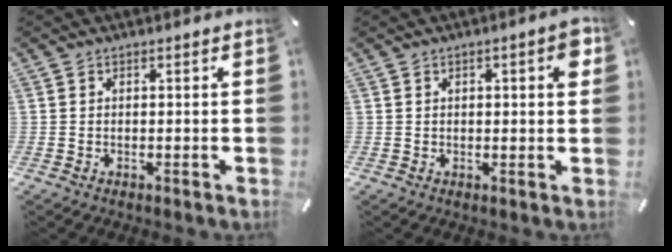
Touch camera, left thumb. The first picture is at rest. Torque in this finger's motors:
{"motor_torque": [0.03, 0.03, 0.18, 0.11, 0.00]}